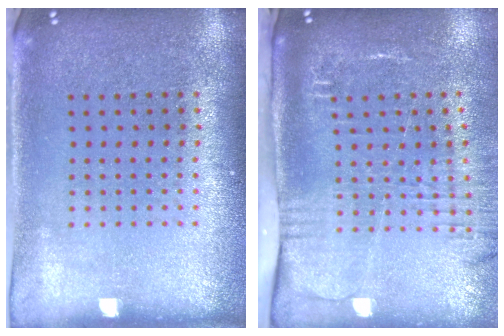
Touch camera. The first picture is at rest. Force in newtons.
{"total": 2.7, "press": 2.1, "slide": 1.7}